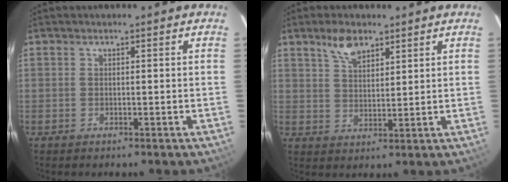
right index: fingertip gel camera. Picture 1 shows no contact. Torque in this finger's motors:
{"motor_torque": [0.33, 0.31, 0.09, 0.04]}